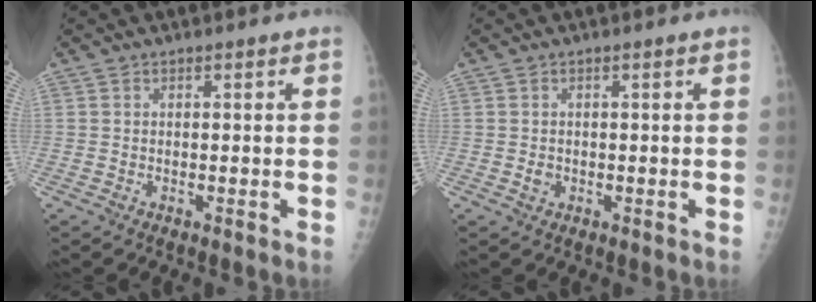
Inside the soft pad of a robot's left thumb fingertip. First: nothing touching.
{"total": 1.1, "force": [-0.2, 0.9, 0.7], "torque": [-0.010, 0.005, 0.000]}